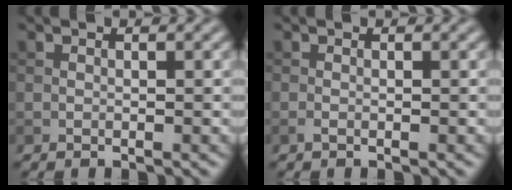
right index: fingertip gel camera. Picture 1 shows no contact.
{"total": 0.5, "force": [-0.2, 0.1, 0.5], "torque": [-0.012, -0.002, -0.005]}